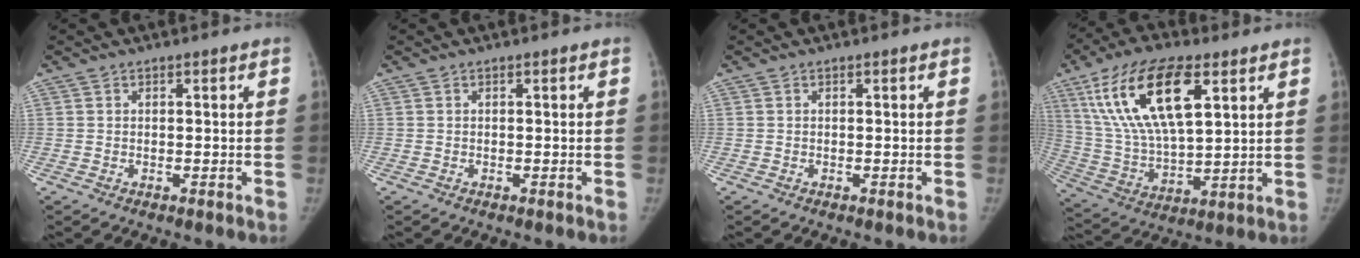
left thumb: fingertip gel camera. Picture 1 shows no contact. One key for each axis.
{"total": 0.0}
{"total": 0.0}
{"total": 20.8, "fx": 8.9, "fy": 8.8, "fz": 16.6, "tx": -0.307, "ty": -0.021, "tz": 0.168}